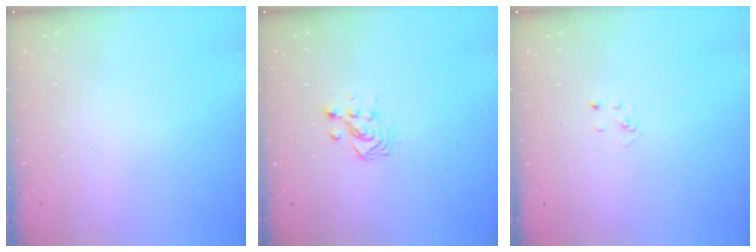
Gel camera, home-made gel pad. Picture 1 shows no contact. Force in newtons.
{"total": 3.5, "press": 3.5, "slide": 0.2}
{"total": 2.1, "press": 2.1, "slide": 0.1}